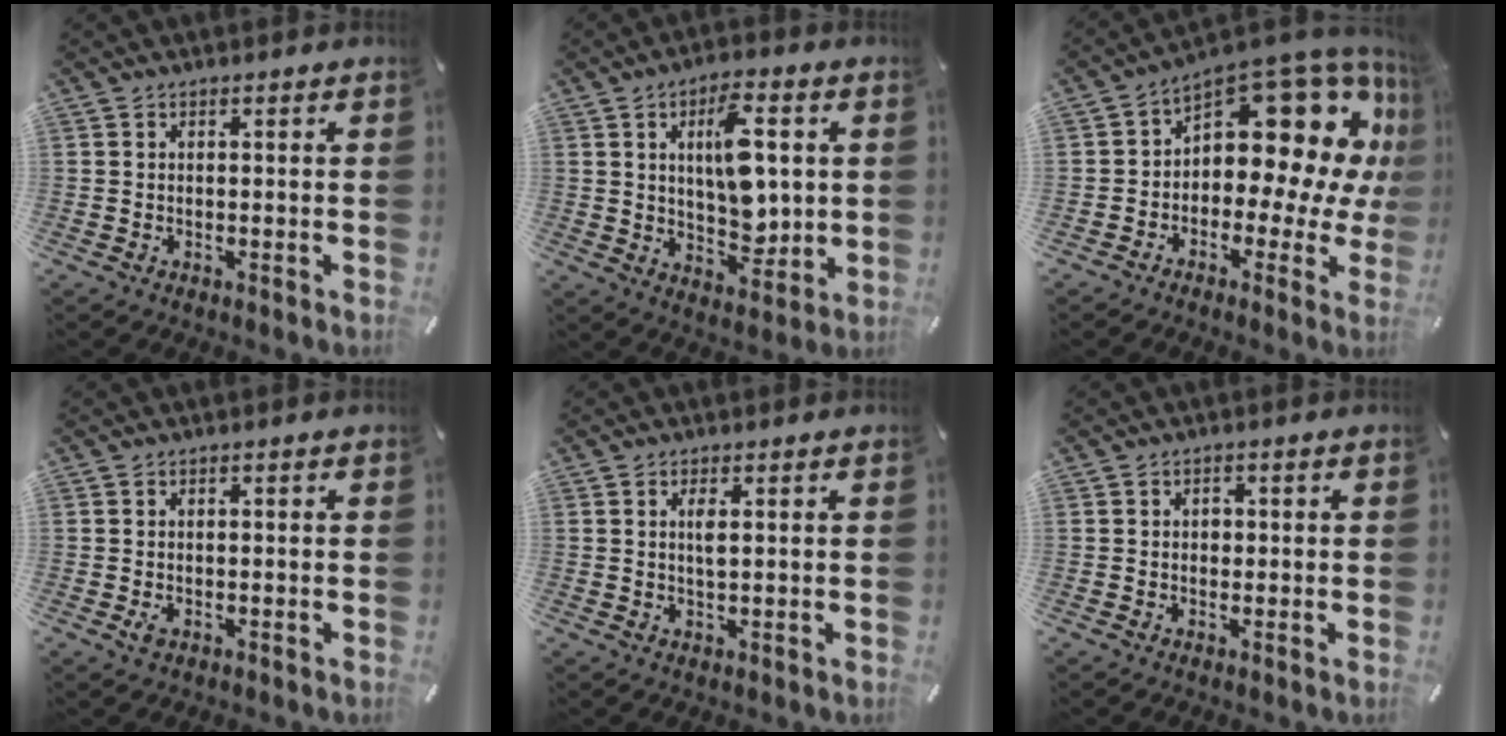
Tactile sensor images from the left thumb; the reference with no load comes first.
{"total": 12.6, "force": [2.7, 7.1, 10.1], "torque": [-0.150, -0.008, 0.040]}
{"total": 16.3, "force": [7.9, 9.0, 11.1], "torque": [-0.131, -0.082, 0.127]}
{"total": 1.5, "force": [-0.4, 0.9, 1.2], "torque": [-0.020, 0.000, -0.007]}
{"total": 2.6, "force": [0.6, 0.7, 2.4], "torque": [-0.058, 0.000, 0.006]}
{"total": 1.2, "force": [0.0, 1.0, 0.6], "torque": [-0.005, 0.001, -0.003]}